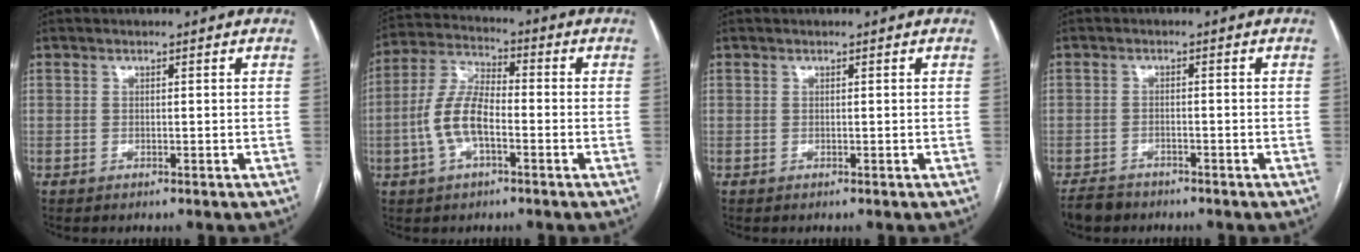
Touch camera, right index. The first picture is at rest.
{"total": 9.0, "force": [-2.4, 3.7, 7.8], "torque": [-0.180, 0.015, -0.049]}
{"total": 0.0}
{"total": 4.2, "force": [-3.7, 1.7, 1.0], "torque": [-0.021, -0.007, -0.064]}